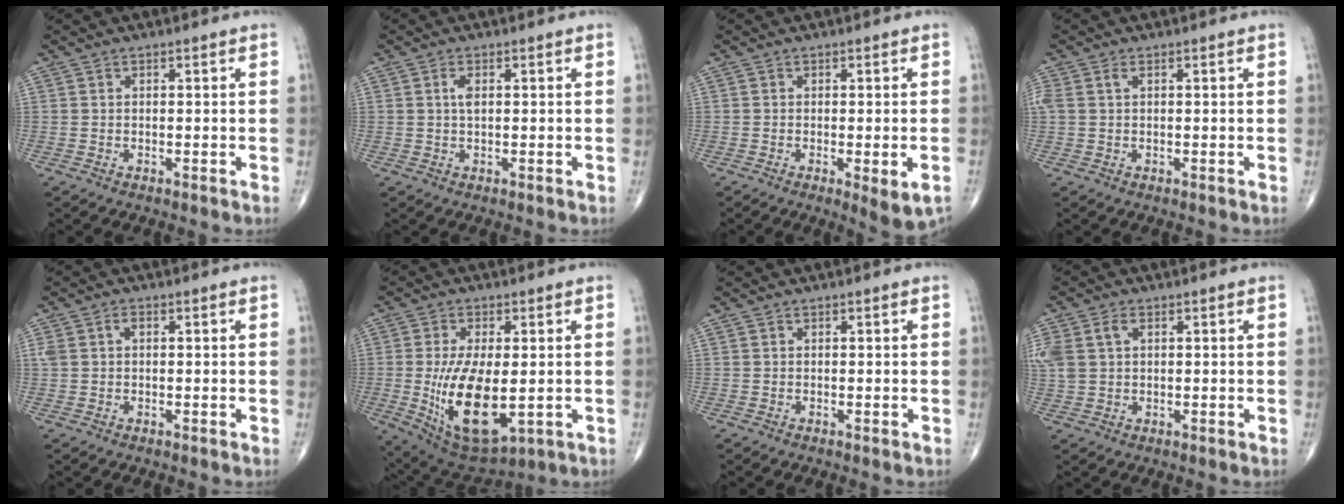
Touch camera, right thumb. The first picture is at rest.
{"total": 1.8, "force": [0.4, 0.8, 1.6], "torque": [-0.031, 0.002, 0.007]}
{"total": 4.9, "force": [-1.8, 1.1, 4.4], "torque": [-0.060, -0.009, -0.022]}
{"total": 2.2, "force": [0.7, 1.2, 1.8], "torque": [-0.061, 0.019, 0.019]}
{"total": 2.6, "force": [0.5, 1.7, 1.8], "torque": [-0.047, 0.018, 0.014]}
{"total": 15.8, "force": [-2.0, 7.2, 13.9], "torque": [-0.246, -0.021, -0.013]}
{"total": 0.0}
{"total": 8.0, "force": [2.1, 5.6, 5.3], "torque": [-0.152, 0.017, 0.049]}